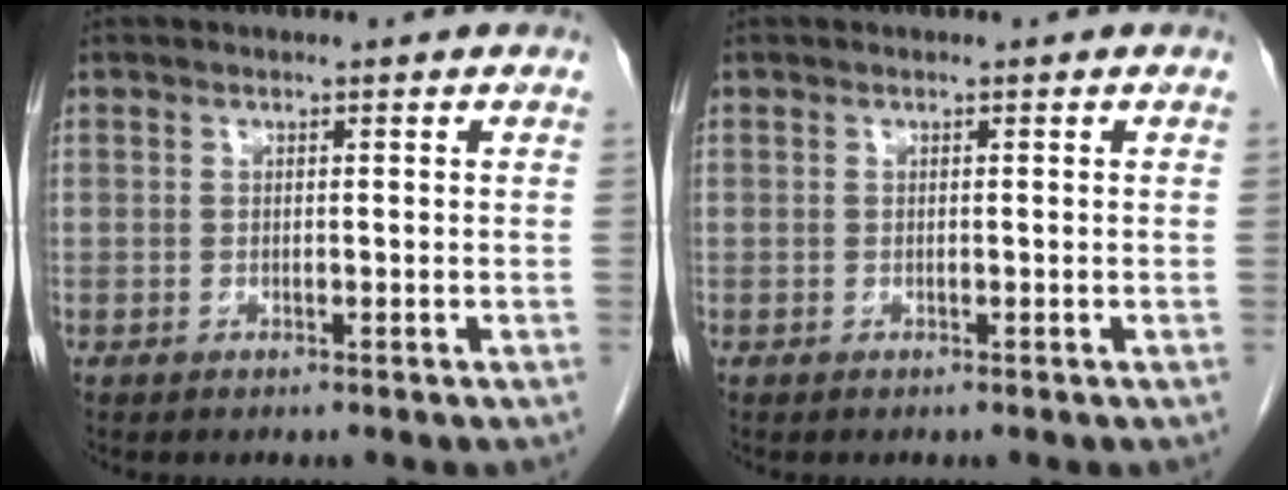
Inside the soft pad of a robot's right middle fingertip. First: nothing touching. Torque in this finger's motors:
{"motor_torque": [-0.02, 0.02, 0.00, -0.01]}